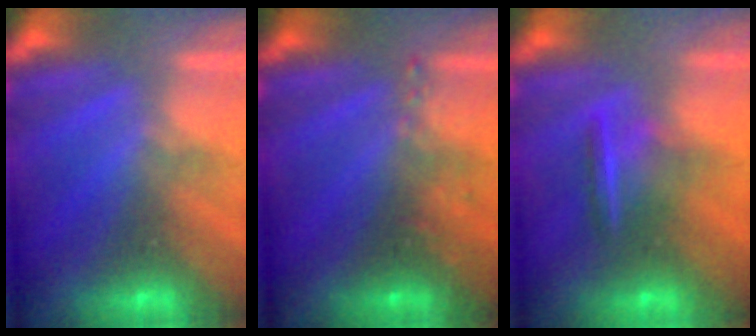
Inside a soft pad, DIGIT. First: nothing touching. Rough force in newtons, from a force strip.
{"total": 2.5}
{"total": 7.3}